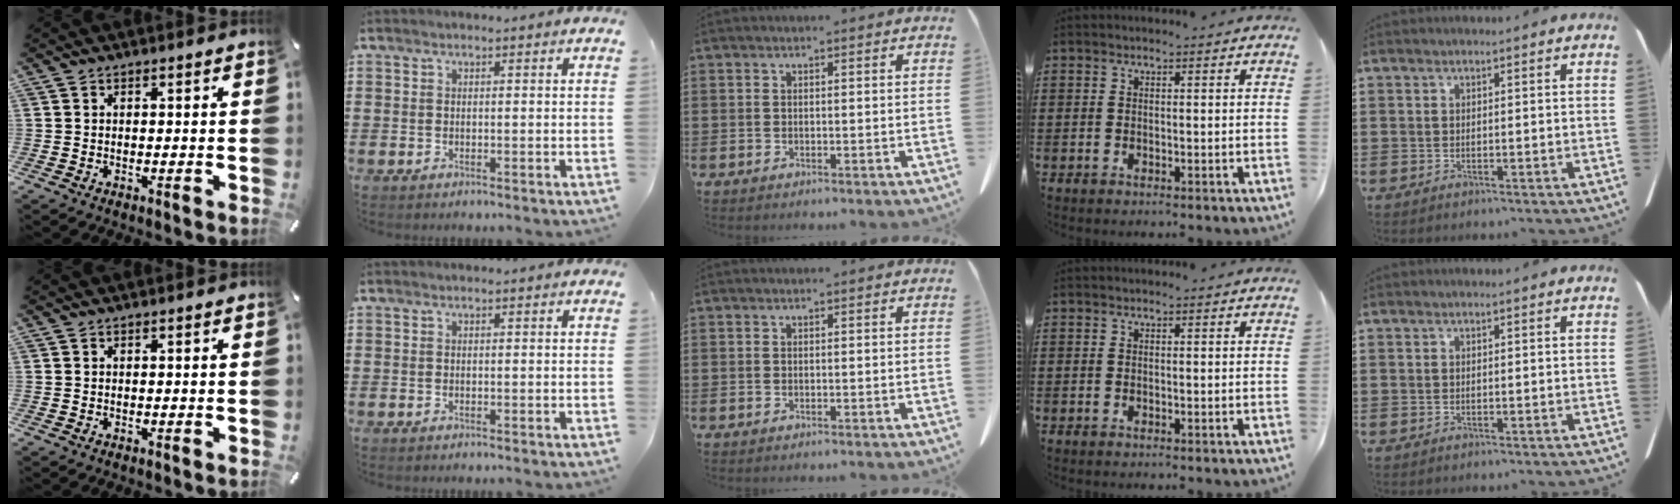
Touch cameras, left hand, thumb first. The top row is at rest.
{}